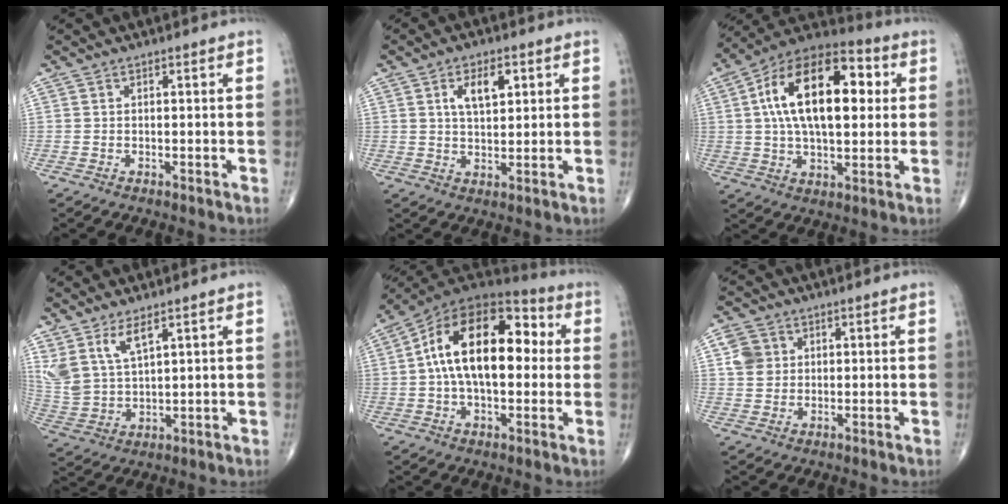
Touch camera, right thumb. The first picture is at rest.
{"total": 6.5, "force": [2.3, 3.3, 5.1], "torque": [-0.076, -0.008, 0.042]}
{"total": 21.9, "force": [4.1, 11.3, 18.3], "torque": [-0.289, 0.021, 0.058]}
{"total": 9.0, "force": [5.4, 3.6, 6.1], "torque": [-0.129, -0.024, 0.124]}
{"total": 20.7, "force": [2.1, 11.4, 17.2], "torque": [-0.268, 0.038, 0.023]}
{"total": 4.7, "force": [1.3, 4.1, 1.9], "torque": [-0.019, 0.000, 0.024]}